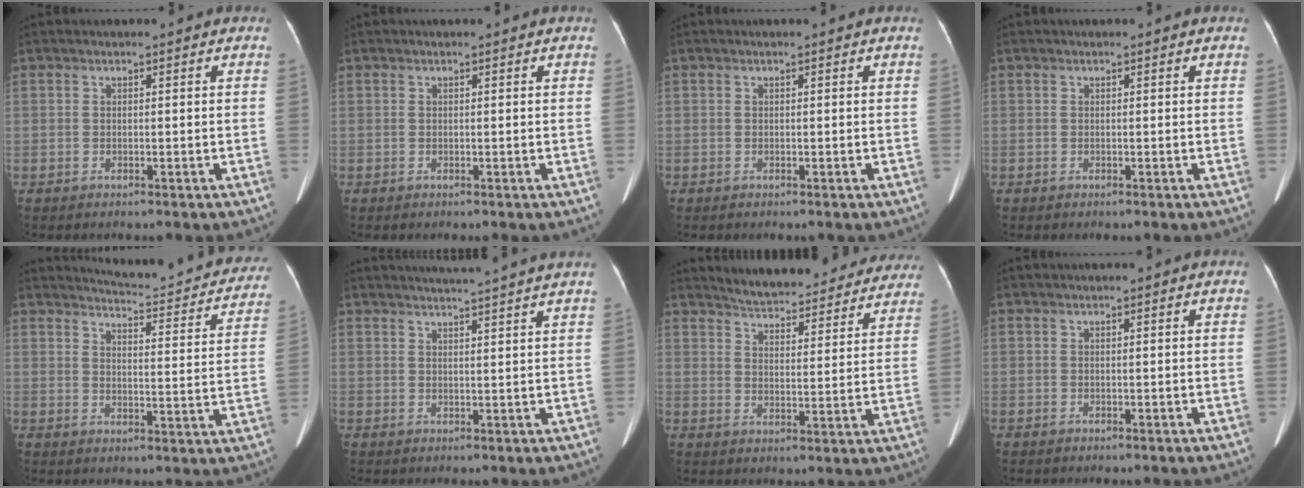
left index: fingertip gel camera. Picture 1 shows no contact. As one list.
[{"total": 0.5, "force": [0.5, 0.0, 0.1], "torque": [-0.001, 0.002, 0.004]}, {"total": 0.0}, {"total": 0.0}, {"total": 19.9, "force": [18.9, 2.3, 5.9], "torque": [-0.070, -0.063, 0.215]}, {"total": 9.6, "force": [8.7, -1.5, 3.7], "torque": [-0.051, 0.007, 0.103]}, {"total": 22.3, "force": [20.7, 5.0, 6.6], "torque": [-0.086, -0.025, 0.255]}, {"total": 0.5, "force": [0.5, 0.0, 0.2], "torque": [0.000, 0.012, 0.011]}]